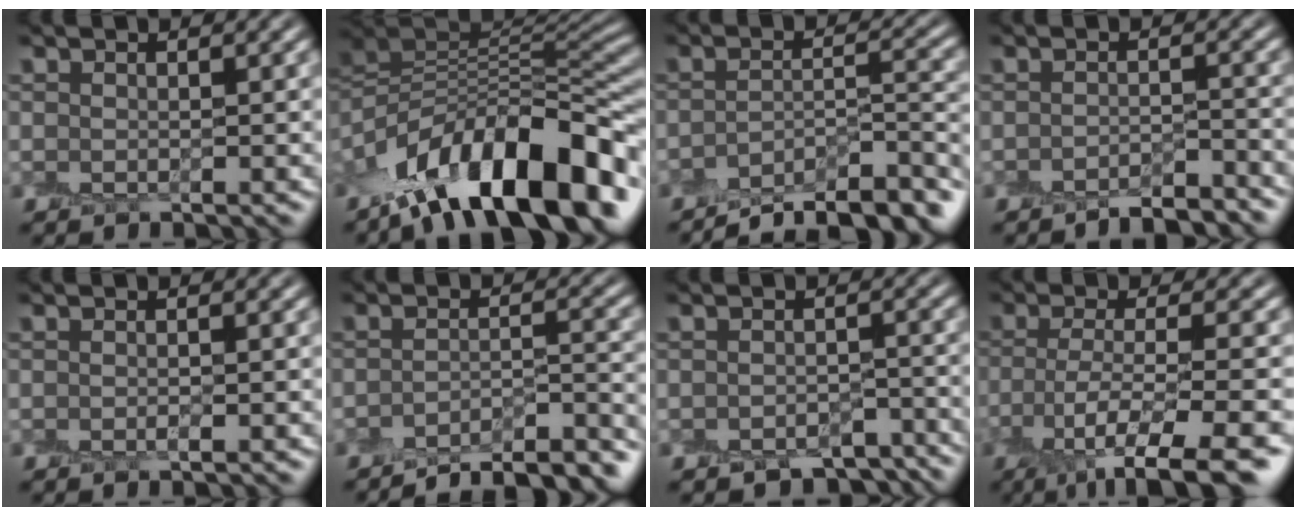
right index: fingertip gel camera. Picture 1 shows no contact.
{"total": 15.2, "force": [-6.9, 5.3, 12.4], "torque": [-0.187, 0.033, -0.130]}
{"total": 8.6, "force": [-6.7, 2.1, 4.8], "torque": [-0.062, 0.000, -0.107]}
{"total": 3.2, "force": [-2.8, 0.4, 1.5], "torque": [-0.012, 0.006, -0.046]}
{"total": 0.5, "force": [0.0, -0.1, 0.5], "torque": [-0.009, -0.003, -0.002]}
{"total": 9.2, "force": [-7.8, 2.0, 4.4], "torque": [-0.048, 0.003, -0.112]}
{"total": 3.6, "force": [-3.0, 1.2, 1.6], "torque": [-0.018, -0.005, -0.037]}
{"total": 8.4, "force": [-4.2, 1.9, 7.0], "torque": [-0.113, -0.009, -0.074]}